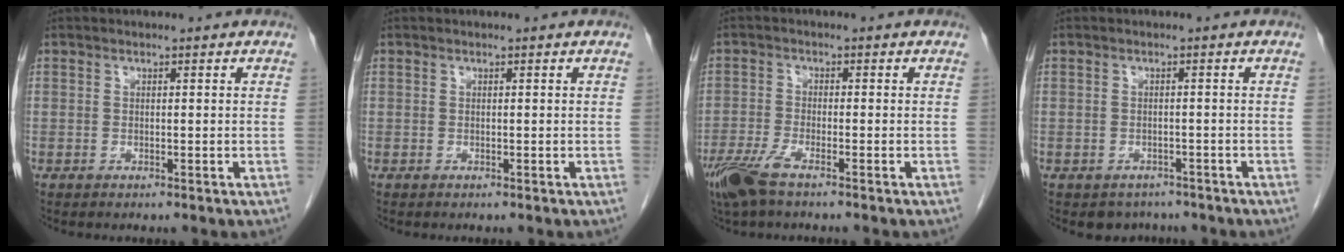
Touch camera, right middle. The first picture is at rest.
{"total": 0.0}
{"total": 5.6, "force": [-3.9, 0.8, 3.9], "torque": [-0.086, -0.014, -0.076]}
{"total": 3.3, "force": [-2.7, 1.8, 0.2], "torque": [-0.003, 0.003, -0.035]}